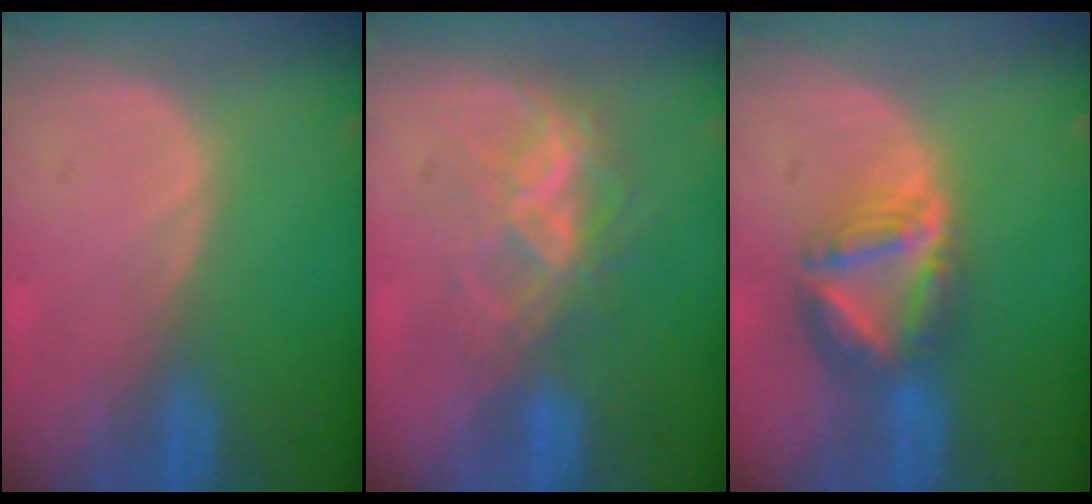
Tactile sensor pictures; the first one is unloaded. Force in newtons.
{"total": 7.3, "press": 6.1, "slide": 3.9}
{"total": 7.8, "press": 6.8, "slide": 3.8}